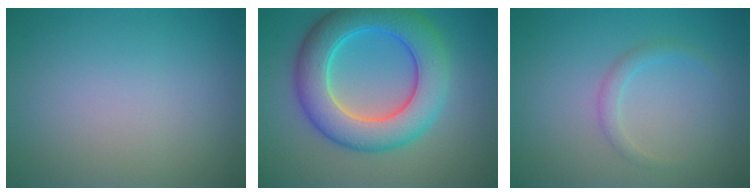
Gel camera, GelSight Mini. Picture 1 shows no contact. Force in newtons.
{"total": 8.8, "press": 8.8, "slide": 0.1}
{"total": 1.4, "press": 1.4, "slide": 0.0}